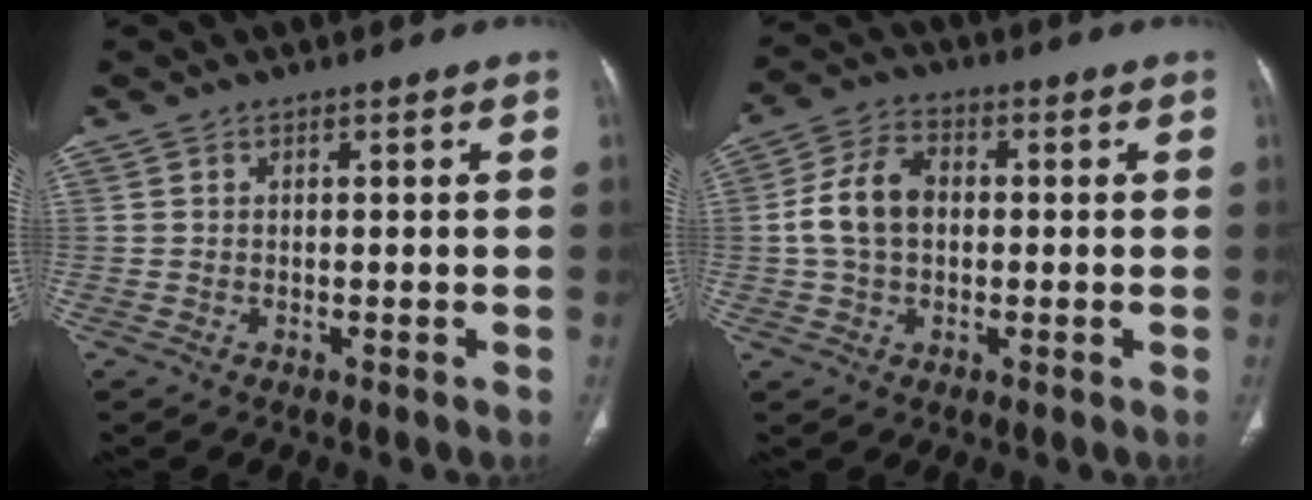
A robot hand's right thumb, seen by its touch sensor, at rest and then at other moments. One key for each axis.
{"total": 9.3, "fx": 0.2, "fy": 6.5, "fz": 6.7, "tx": -0.125, "ty": 0.022, "tz": -0.001}